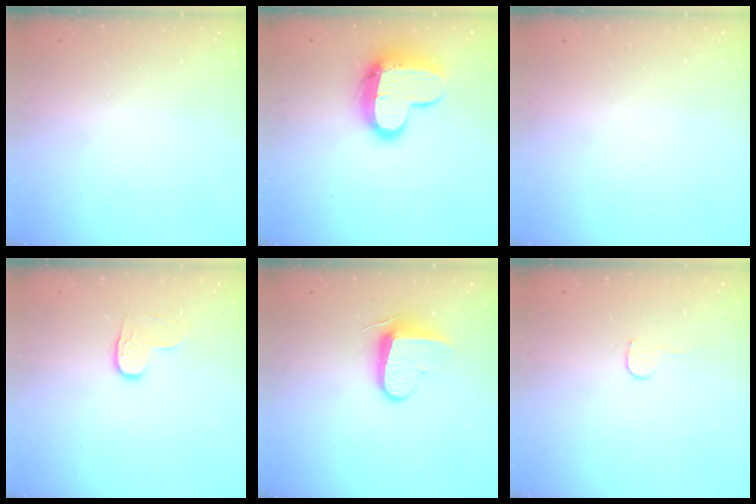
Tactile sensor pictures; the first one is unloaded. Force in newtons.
{"total": 13.7, "press": 13.6, "slide": 1.3}
{"total": 0.0}
{"total": 4.7, "press": 4.7, "slide": 0.2}
{"total": 9.3, "press": 9.3, "slide": 0.6}
{"total": 4.1, "press": 4.1, "slide": 0.3}